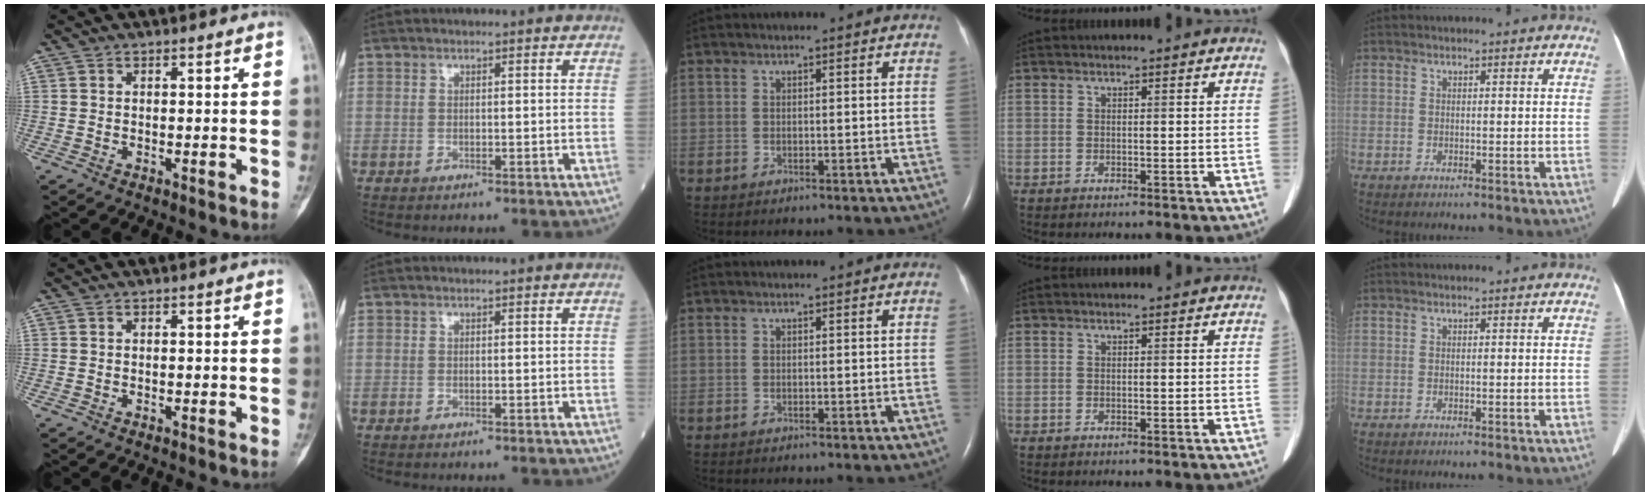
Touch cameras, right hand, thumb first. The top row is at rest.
{}